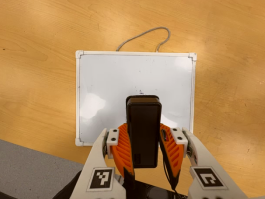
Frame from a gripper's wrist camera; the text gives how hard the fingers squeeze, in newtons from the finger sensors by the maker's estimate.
{"total": 8.8, "left": 7.4, "right": 10.3}